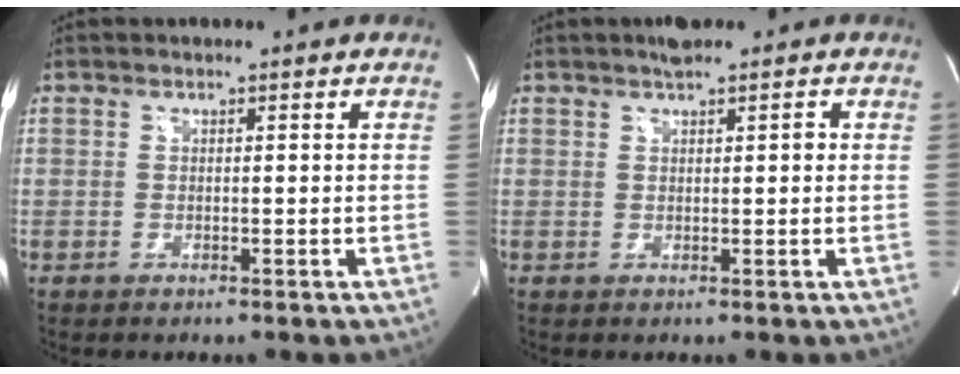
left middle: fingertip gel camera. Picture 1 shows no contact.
{"total": 2.8, "force": [1.5, 1.0, 2.1], "torque": [-0.036, 0.013, 0.023]}